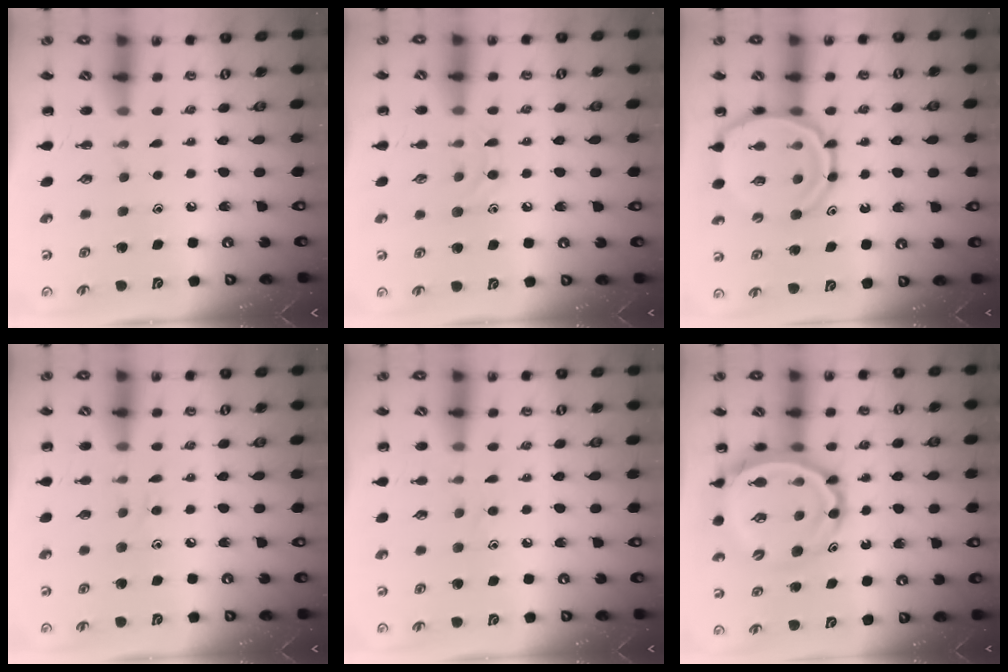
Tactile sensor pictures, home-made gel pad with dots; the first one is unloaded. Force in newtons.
{"total": 6.6, "press": 6.4, "slide": 1.3}
{"total": 13.0, "press": 12.6, "slide": 3.4}
{"total": 6.4, "press": 6.1, "slide": 2.0}
{"total": 7.2, "press": 6.8, "slide": 2.4}
{"total": 13.0, "press": 12.3, "slide": 4.3}